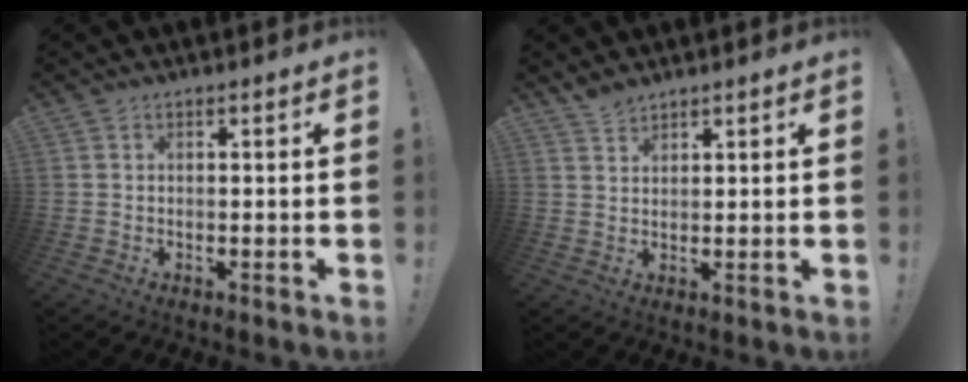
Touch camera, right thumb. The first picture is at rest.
{"total": 3.0, "force": [2.7, 0.9, 0.8], "torque": [-0.016, -0.016, 0.052]}